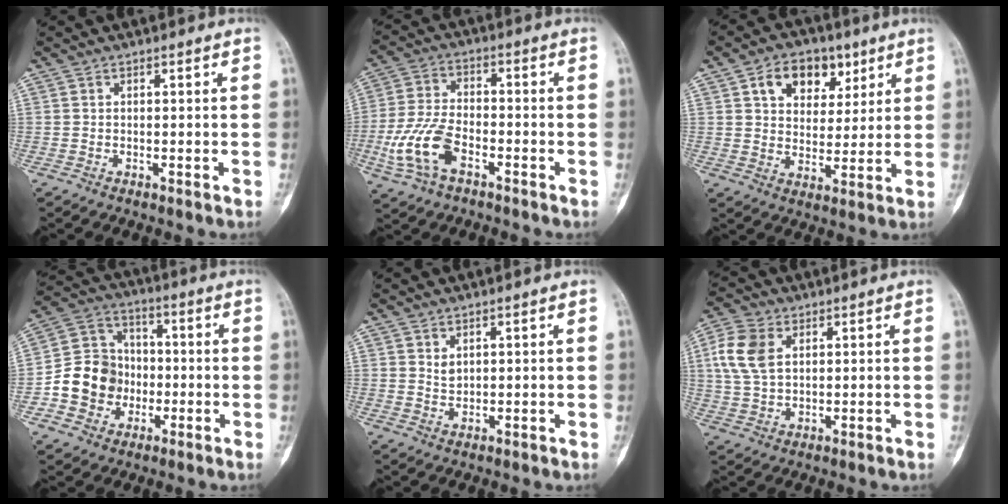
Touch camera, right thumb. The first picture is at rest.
{"total": 11.1, "force": [-4.4, 5.9, 8.3], "torque": [-0.183, 0.020, -0.084]}
{"total": 11.3, "force": [5.3, 7.8, 6.3], "torque": [-0.059, -0.014, 0.084]}
{"total": 12.7, "force": [-2.9, 11.3, 4.9], "torque": [-0.052, 0.037, -0.056]}
{"total": 1.8, "force": [0.8, 1.2, 1.1], "torque": [-0.014, -0.007, 0.020]}
{"total": 8.8, "force": [2.4, 5.7, 6.2], "torque": [-0.134, 0.005, 0.049]}